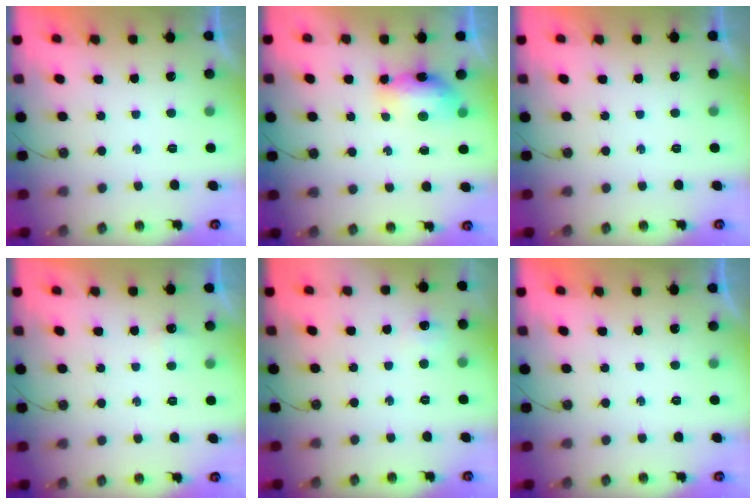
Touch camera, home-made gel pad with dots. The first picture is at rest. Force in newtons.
{"total": 16.4, "press": 10.0, "slide": 13.0}
{"total": 0.0}
{"total": 2.7, "press": 2.6, "slide": 0.8}
{"total": 5.9, "press": 5.8, "slide": 0.7}
{"total": 0.0}